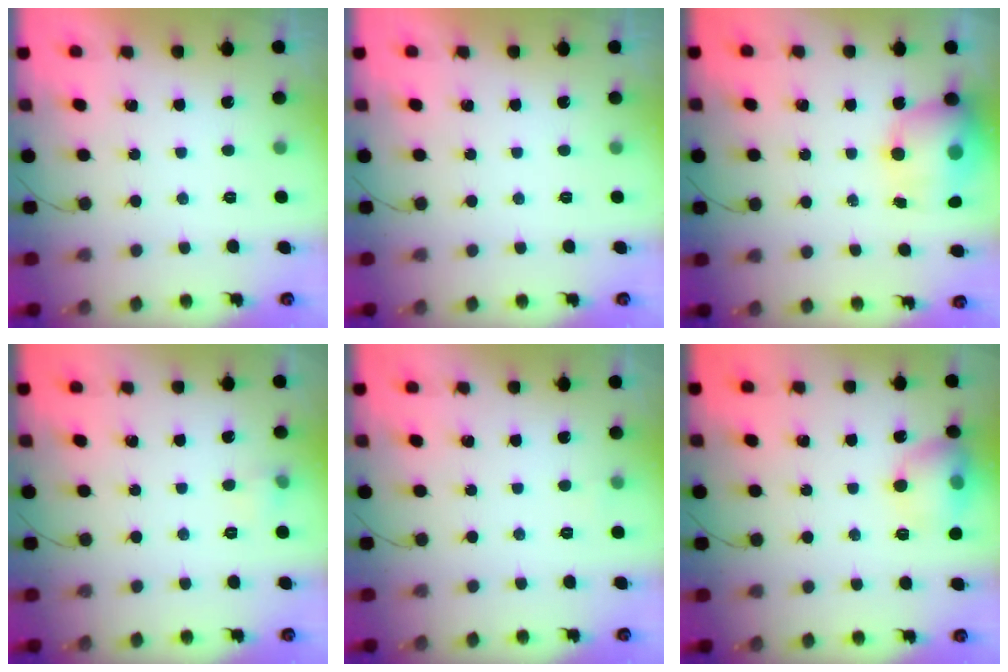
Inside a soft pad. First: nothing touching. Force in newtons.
{"total": 0.0}
{"total": 13.1, "press": 12.7, "slide": 3.2}
{"total": 3.7, "press": 3.6, "slide": 1.1}
{"total": 2.4, "press": 2.2, "slide": 0.9}
{"total": 11.7, "press": 11.5, "slide": 1.9}